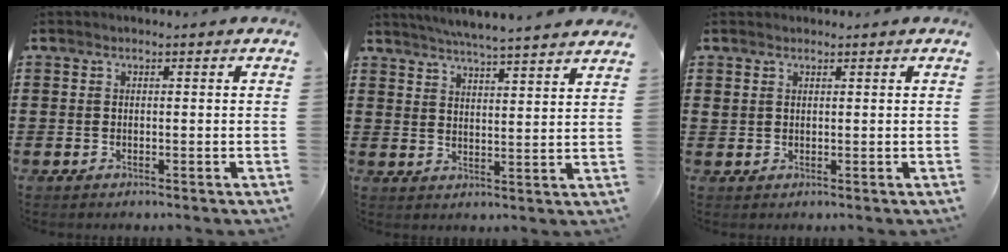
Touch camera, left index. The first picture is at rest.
{"total": 4.6, "force": [4.4, -0.9, 1.0], "torque": [-0.038, -0.028, 0.075]}
{"total": 1.4, "force": [1.2, 0.8, 0.1], "torque": [-0.005, 0.002, 0.025]}